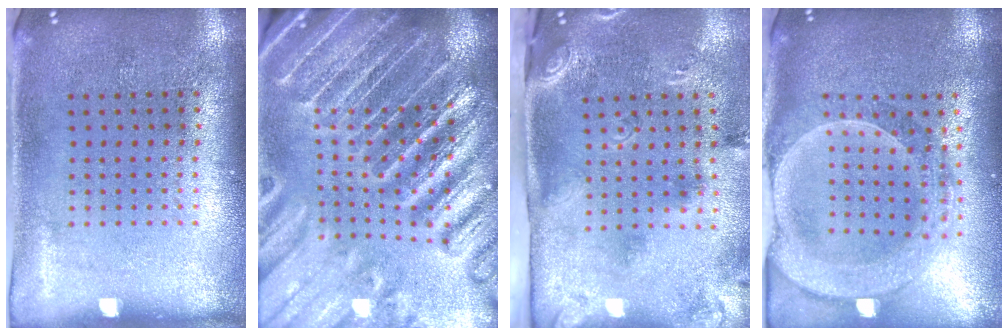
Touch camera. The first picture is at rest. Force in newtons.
{"total": 5.1, "press": 4.5, "slide": 2.5}
{"total": 2.9, "press": 1.9, "slide": 2.2}
{"total": 2.6, "press": 2.3, "slide": 1.2}